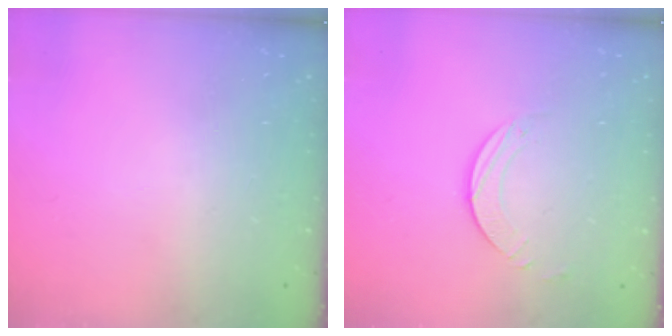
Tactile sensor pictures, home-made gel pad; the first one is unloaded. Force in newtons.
{"total": 2.5, "press": 2.5, "slide": 0.2}